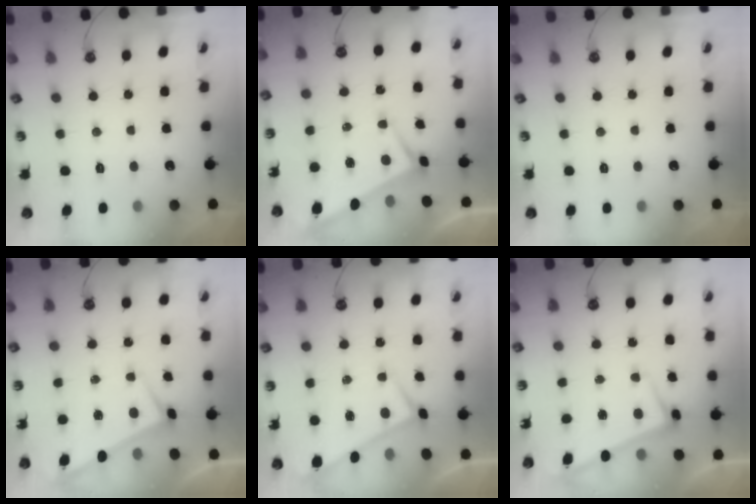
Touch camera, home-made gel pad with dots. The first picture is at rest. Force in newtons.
{"total": 3.6, "press": 3.5, "slide": 0.5}
{"total": 0.0}
{"total": 3.0, "press": 3.0, "slide": 0.2}
{"total": 0.0}
{"total": 2.8, "press": 2.7, "slide": 0.4}